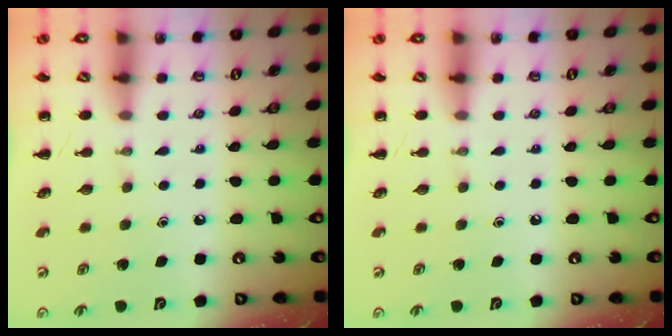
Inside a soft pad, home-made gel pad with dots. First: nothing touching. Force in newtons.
{"total": 0.0}